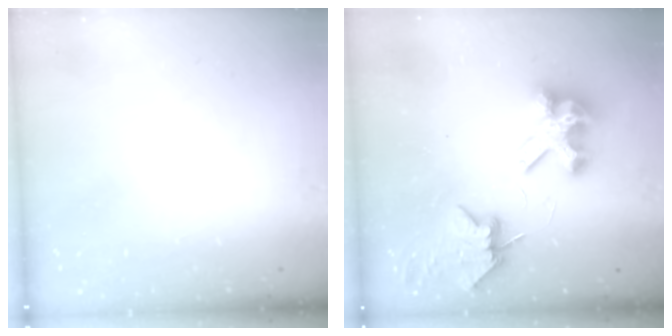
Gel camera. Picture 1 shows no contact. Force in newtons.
{"total": 8.0, "press": 8.0, "slide": 1.1}